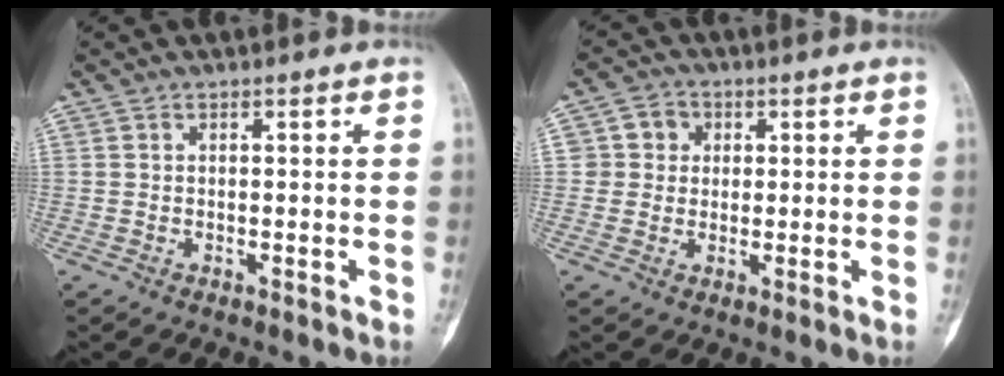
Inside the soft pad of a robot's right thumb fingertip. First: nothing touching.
{"total": 4.8, "force": [0.9, 4.6, 1.0], "torque": [0.021, 0.005, 0.011]}